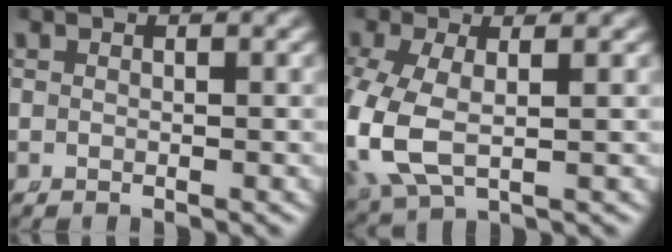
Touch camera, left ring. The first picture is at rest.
{"total": 7.4, "force": [-0.8, 5.4, 5.0], "torque": [-0.160, -0.034, 0.007]}